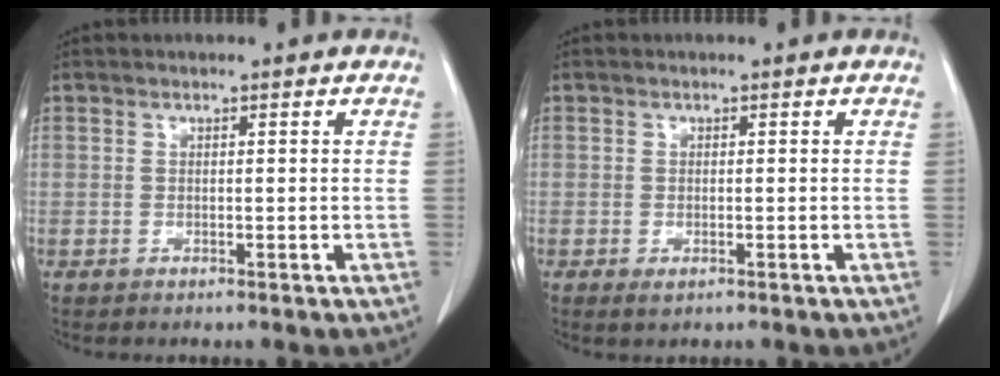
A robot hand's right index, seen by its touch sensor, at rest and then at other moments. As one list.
[{"total": 0.9, "force": [-0.2, 0.5, 0.6], "torque": [-0.012, -0.002, 0.000]}]